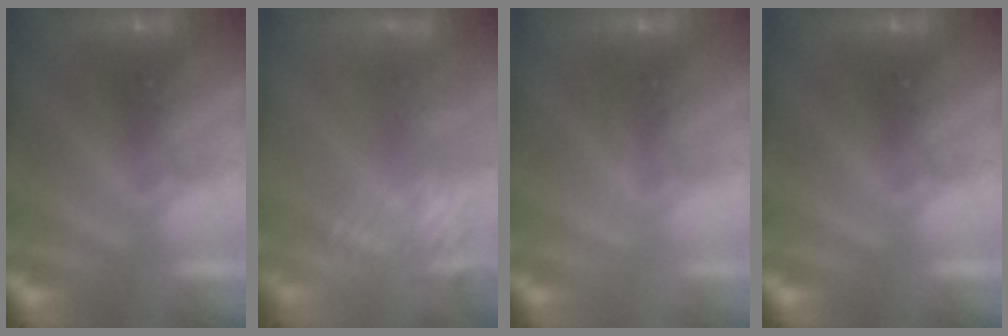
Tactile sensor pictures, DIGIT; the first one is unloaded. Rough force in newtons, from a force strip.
{"total": 2.8}
{"total": 2.9}
{"total": 0.0}